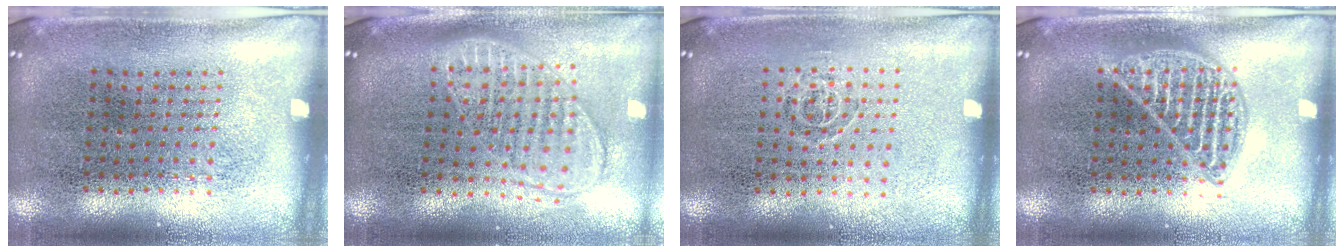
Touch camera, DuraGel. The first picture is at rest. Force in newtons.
{"total": 1.8, "press": 1.5, "slide": 1.0}
{"total": 0.7, "press": 0.5, "slide": 0.5}
{"total": 2.0, "press": 2.0, "slide": 0.2}